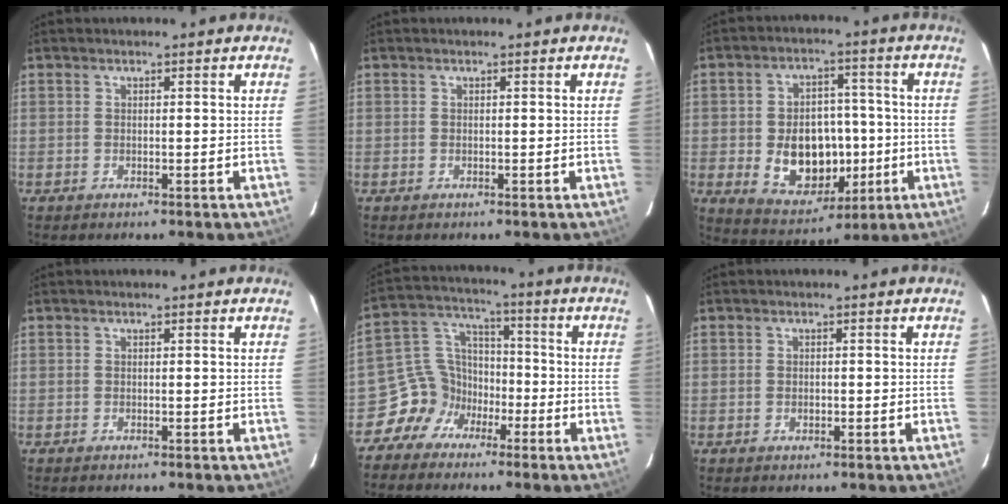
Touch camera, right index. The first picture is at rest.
{"total": 0.0}
{"total": 13.9, "force": [-2.2, 10.0, 9.4], "torque": [-0.185, 0.008, -0.011]}
{"total": 0.0}
{"total": 8.5, "force": [-5.3, 6.5, 1.2], "torque": [-0.028, 0.043, -0.110]}
{"total": 1.1, "force": [-0.3, 0.8, 0.6], "torque": [-0.010, 0.002, -0.004]}